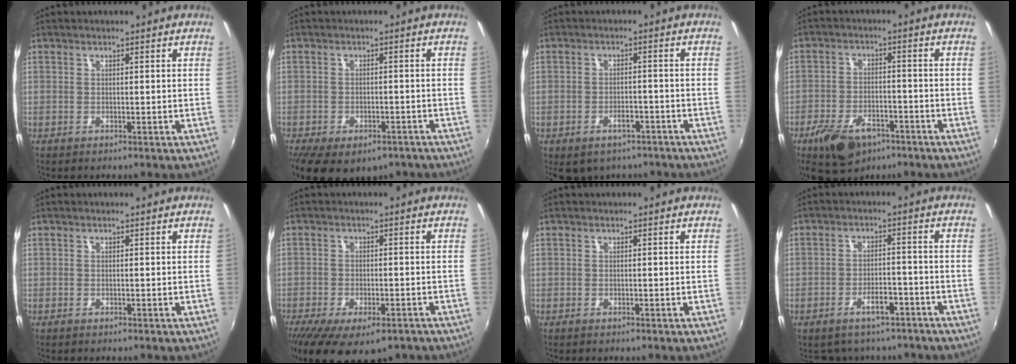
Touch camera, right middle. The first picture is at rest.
{"total": 13.9, "force": [-9.0, 7.0, 7.9], "torque": [-0.168, -0.033, -0.122]}
{"total": 7.1, "force": [-4.7, 4.2, 3.2], "torque": [-0.068, 0.000, -0.053]}
{"total": 11.7, "force": [-7.2, 6.2, 6.7], "torque": [-0.152, -0.016, -0.122]}
{"total": 0.0}
{"total": 14.4, "force": [-9.5, 5.9, 9.1], "torque": [-0.191, -0.049, -0.138]}
{"total": 0.0}
{"total": 6.9, "force": [-5.2, 3.4, 2.9], "torque": [-0.058, 0.015, -0.062]}